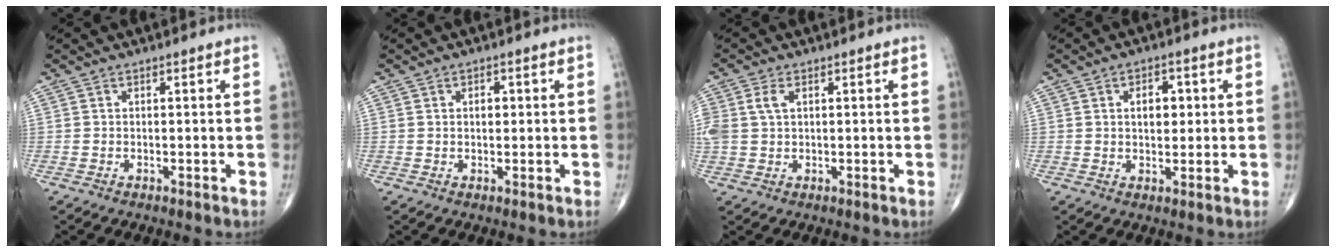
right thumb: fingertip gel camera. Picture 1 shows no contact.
{"total": 1.8, "force": [0.3, 1.2, 1.3], "torque": [-0.014, 0.002, 0.003]}
{"total": 5.1, "force": [1.4, 3.2, 3.6], "torque": [-0.096, 0.014, 0.031]}
{"total": 4.8, "force": [0.9, 3.0, 3.6], "torque": [-0.036, 0.001, 0.012]}